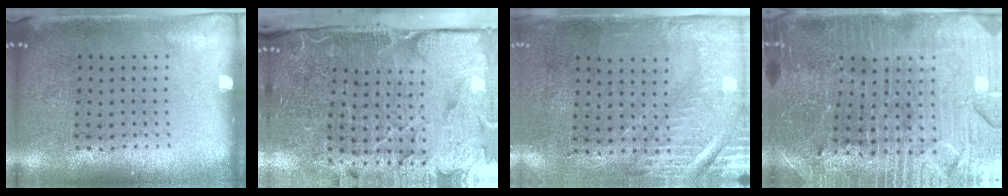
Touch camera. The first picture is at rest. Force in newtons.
{"total": 5.2, "press": 4.0, "slide": 3.3}
{"total": 2.9, "press": 2.5, "slide": 1.5}
{"total": 3.8, "press": 3.7, "slide": 0.8}